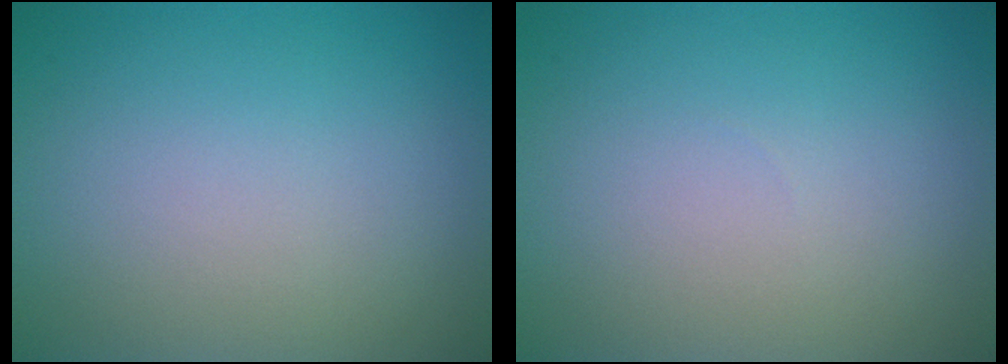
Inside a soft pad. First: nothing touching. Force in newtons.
{"total": 0.0}